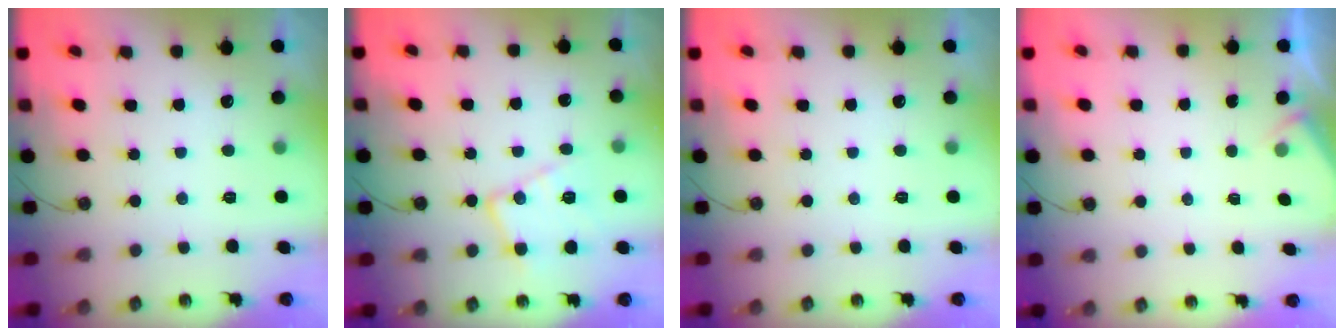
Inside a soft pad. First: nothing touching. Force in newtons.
{"total": 13.0, "press": 12.9, "slide": 1.3}
{"total": 0.0}
{"total": 2.2, "press": 2.2, "slide": 0.4}